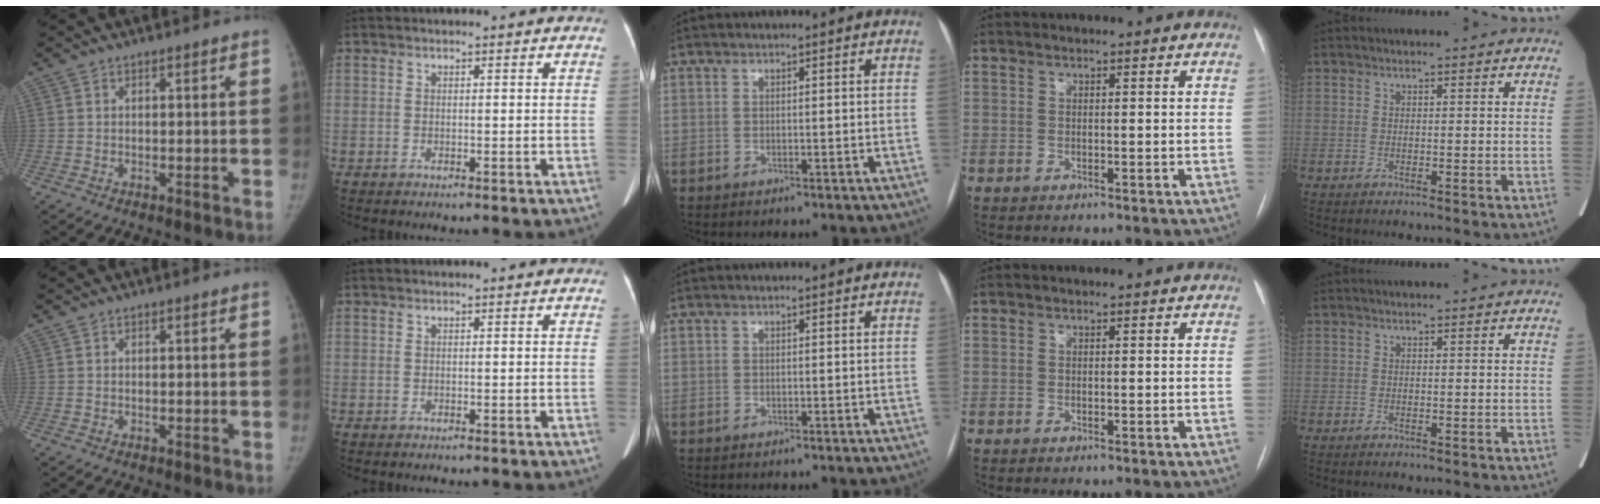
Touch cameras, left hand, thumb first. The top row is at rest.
{}